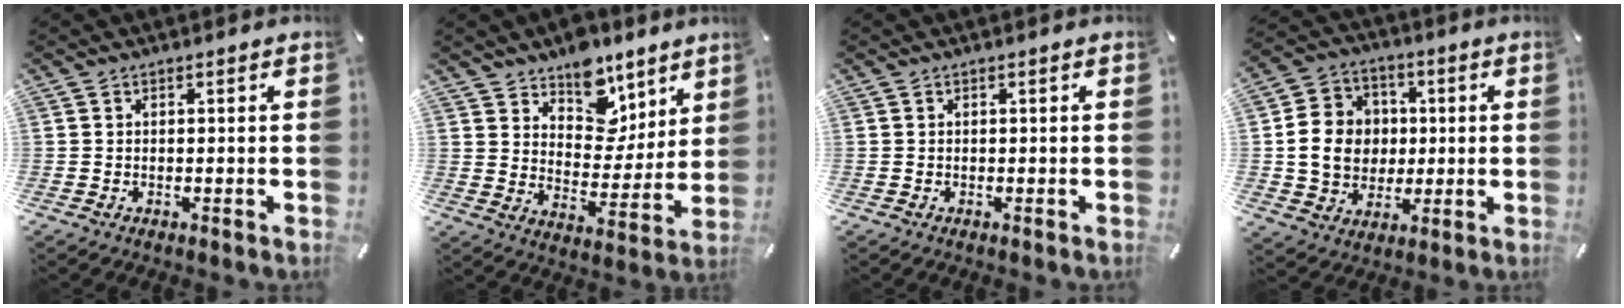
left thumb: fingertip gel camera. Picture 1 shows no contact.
{"total": 11.5, "force": [8.5, 7.3, 2.4], "torque": [-0.028, -0.088, 0.156]}
{"total": 0.0}
{"total": 12.4, "force": [0.1, 11.4, 5.0], "torque": [-0.097, 0.012, 0.009]}